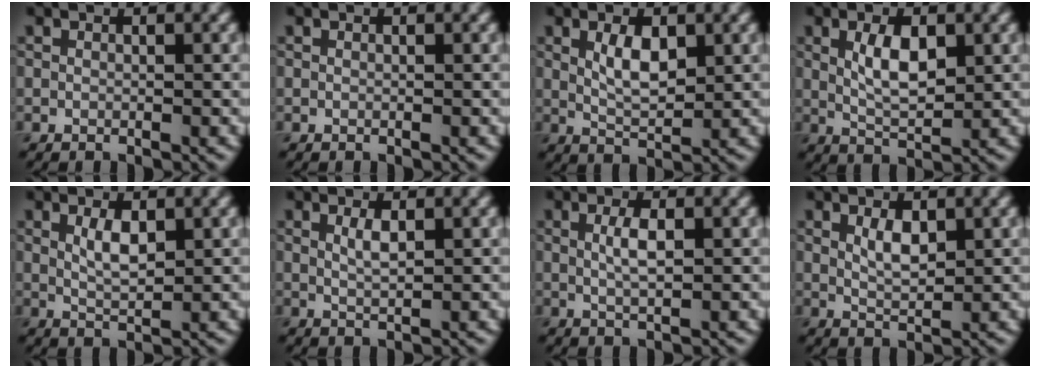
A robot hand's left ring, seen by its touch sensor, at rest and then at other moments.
{"total": 0.0}
{"total": 3.1, "force": [0.9, 1.4, 2.6], "torque": [-0.051, -0.001, 0.020]}
{"total": 3.8, "force": [0.9, 1.7, 3.3], "torque": [-0.066, 0.000, 0.018]}
{"total": 2.4, "force": [0.8, 0.9, 2.1], "torque": [-0.042, -0.001, 0.017]}
{"total": 1.6, "force": [0.6, 0.4, 1.4], "torque": [-0.029, -0.001, 0.011]}
{"total": 2.2, "force": [0.4, 0.6, 2.1], "torque": [-0.042, 0.003, 0.008]}
{"total": 2.2, "force": [0.8, 0.9, 1.8], "torque": [-0.036, -0.001, 0.018]}